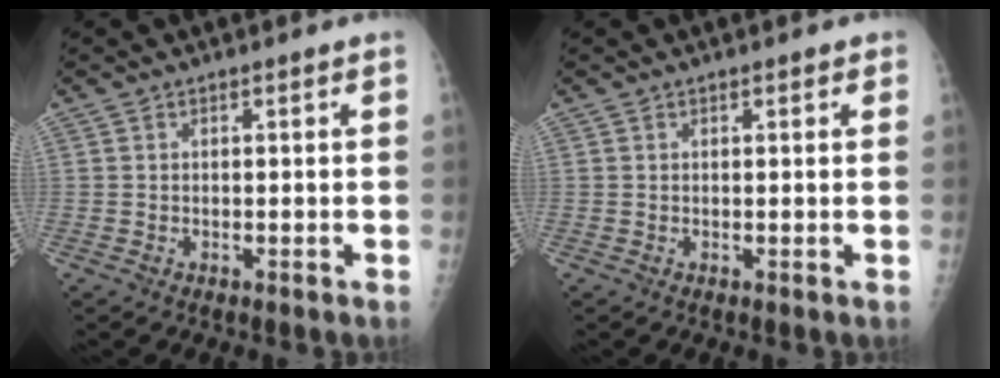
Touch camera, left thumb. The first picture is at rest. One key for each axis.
{"total": 1.3, "fx": 0.7, "fy": 0.5, "fz": 0.9, "tx": -0.009, "ty": 0.000, "tz": 0.007}